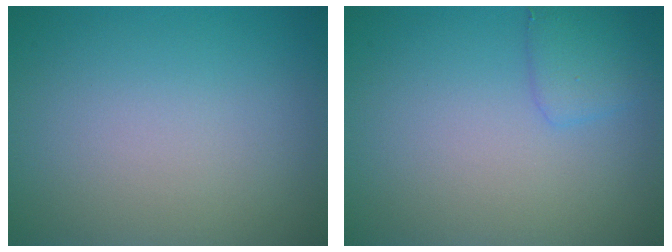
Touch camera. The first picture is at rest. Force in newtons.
{"total": 1.7, "press": 1.7, "slide": 0.1}